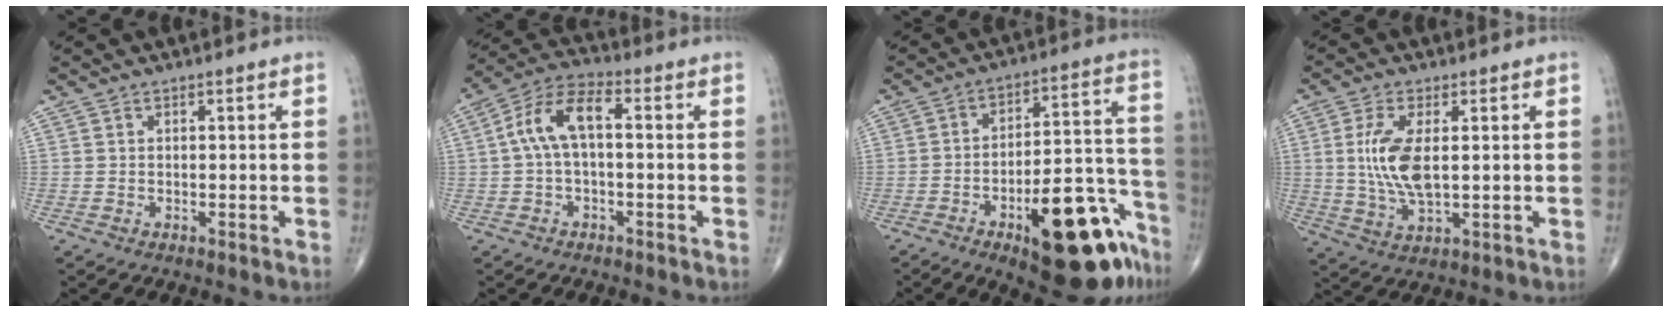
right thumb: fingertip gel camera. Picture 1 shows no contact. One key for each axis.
{"total": 9.0, "fx": 0.4, "fy": 4.2, "fz": 7.9, "tx": -0.160, "ty": 0.037, "tz": -0.001}
{"total": 22.8, "fx": -12.3, "fy": 8.3, "fz": 17.3, "tx": -0.162, "ty": 0.090, "tz": -0.166}
{"total": 9.4, "fx": 1.0, "fy": 3.9, "fz": 8.5, "tx": -0.182, "ty": -0.011, "tz": 0.024}